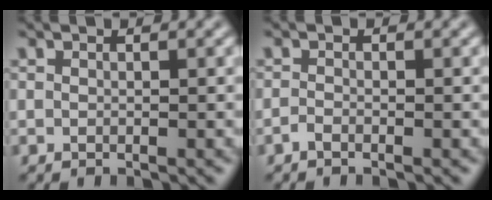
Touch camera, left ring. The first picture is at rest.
{"total": 0.7, "force": [-0.5, 0.2, 0.4], "torque": [-0.009, -0.001, -0.013]}